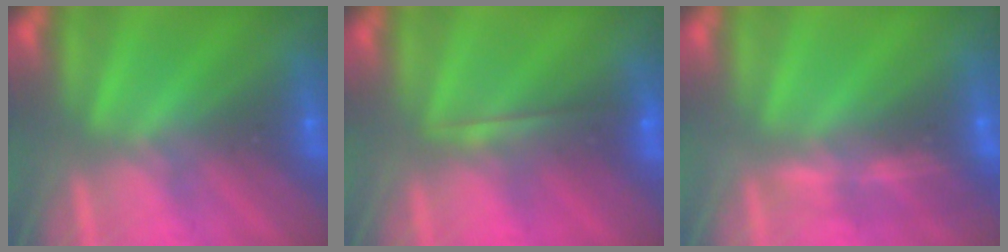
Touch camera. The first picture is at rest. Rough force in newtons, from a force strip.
{"total": 2.0}
{"total": 1.4}